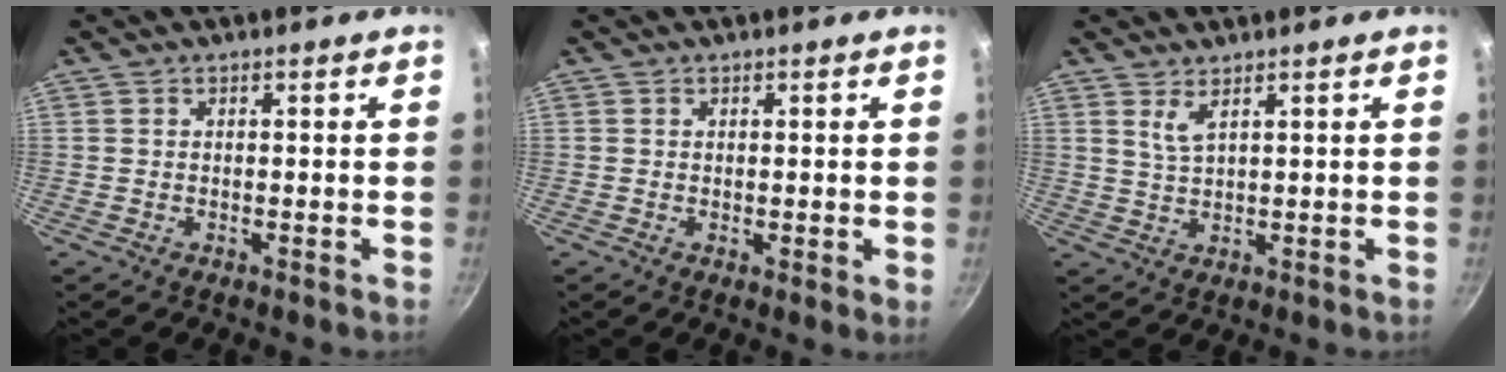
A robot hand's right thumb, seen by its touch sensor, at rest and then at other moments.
{"total": 1.7, "force": [0.2, 0.4, 1.7], "torque": [-0.025, -0.009, 0.003]}
{"total": 2.7, "force": [1.8, 0.6, 2.0], "torque": [-0.044, -0.015, 0.042]}